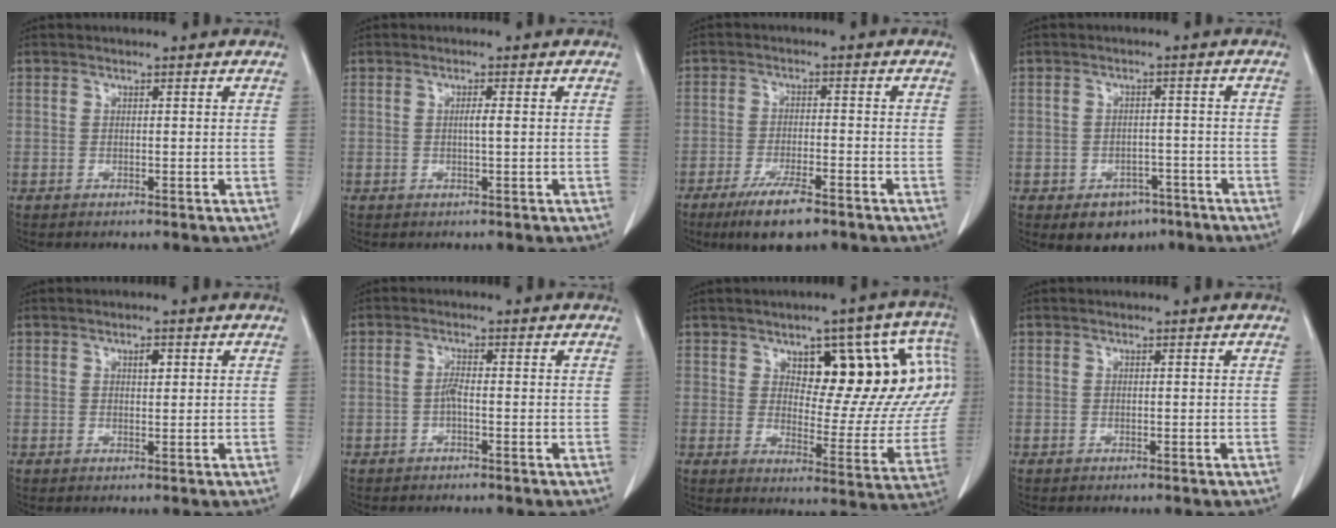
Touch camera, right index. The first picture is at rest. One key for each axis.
{"total": 1.3, "fx": 0.0, "fy": -0.1, "fz": 1.3, "tx": -0.025, "ty": 0.001, "tz": 0.000}
{"total": 7.8, "fx": -5.3, "fy": 1.4, "fz": 5.6, "tx": -0.101, "ty": -0.015, "tz": -0.088}
{"total": 5.9, "fx": -3.6, "fy": 4.1, "fz": 2.2, "tx": -0.022, "ty": 0.006, "tz": -0.043}
{"total": 1.4, "fx": 0.6, "fy": 0.6, "fz": 1.2, "tx": -0.019, "ty": 0.000, "tz": 0.009}
{"total": 1.6, "fx": -0.6, "fy": 0.2, "fz": 1.4, "tx": -0.028, "ty": 0.002, "tz": -0.012}
{"total": 19.0, "fx": 7.1, "fy": 7.9, "fz": 15.8, "tx": -0.194, "ty": 0.020, "tz": 0.102}
{"total": 0.0}